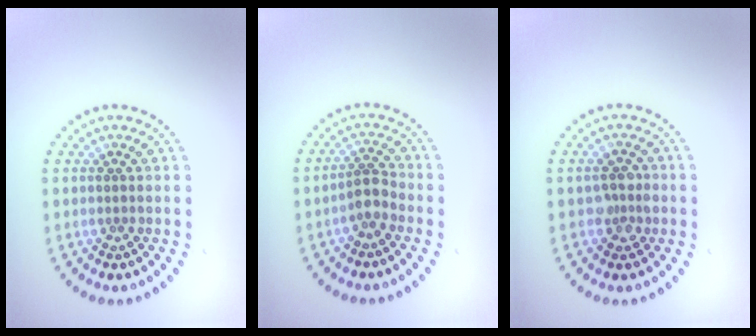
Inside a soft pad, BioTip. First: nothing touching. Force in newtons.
{"total": 2.1, "press": 1.7, "slide": 1.2}
{"total": 2.2, "press": 2.1, "slide": 0.4}